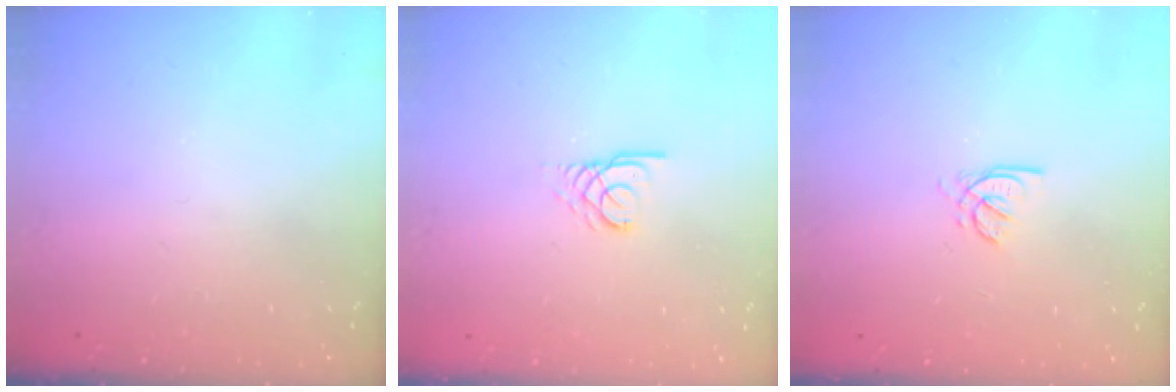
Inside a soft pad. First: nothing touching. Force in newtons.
{"total": 2.2, "press": 2.2, "slide": 0.2}
{"total": 1.6, "press": 1.6, "slide": 0.3}